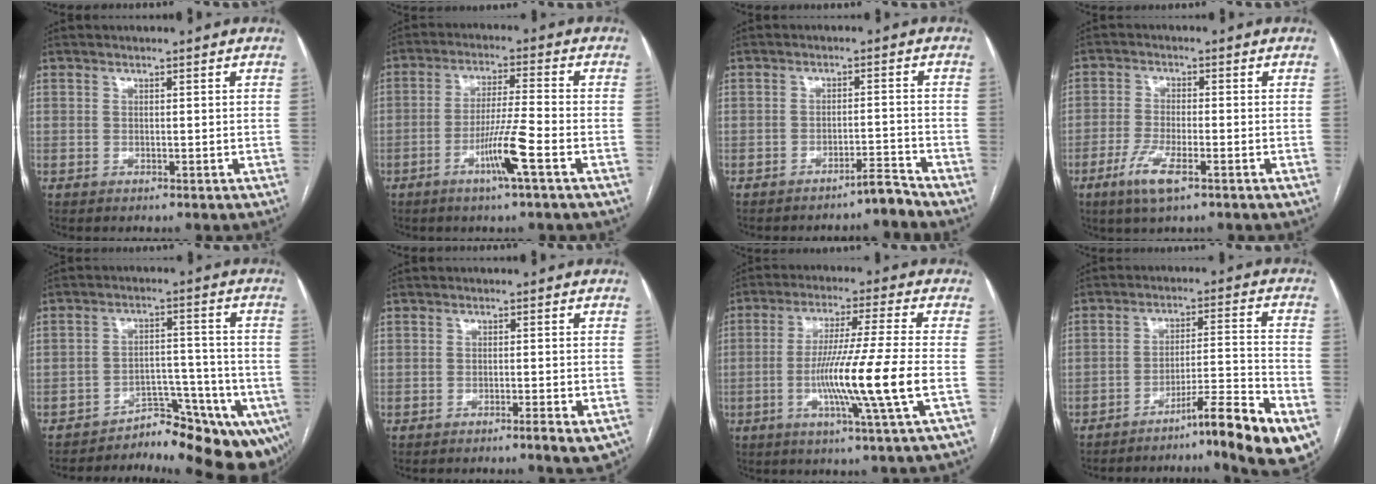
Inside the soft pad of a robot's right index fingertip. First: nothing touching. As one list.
[{"total": 7.4, "force": [-3.5, -0.8, 6.5], "torque": [-0.124, -0.007, -0.066]}, {"total": 3.1, "force": [-3.0, -0.7, 0.4], "torque": [0.004, -0.007, -0.046]}, {"total": 5.7, "force": [-3.1, 1.3, 4.5], "torque": [-0.099, -0.007, -0.057]}, {"total": 10.2, "force": [-8.5, 4.6, 3.3], "torque": [-0.004, 0.056, -0.111]}, {"total": 3.6, "force": [-2.3, 0.4, 2.7], "torque": [-0.027, -0.003, -0.029]}, {"total": 12.9, "force": [-3.1, -2.2, 12.3], "torque": [-0.230, -0.017, -0.058]}, {"total": 13.8, "force": [-9.2, -0.6, 10.2], "torque": [-0.135, 0.015, -0.140]}]